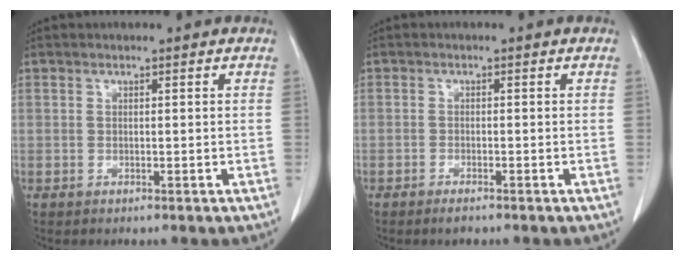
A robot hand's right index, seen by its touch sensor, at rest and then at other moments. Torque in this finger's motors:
{"motor_torque": [0.21, -0.13, 0.02, 0.02]}